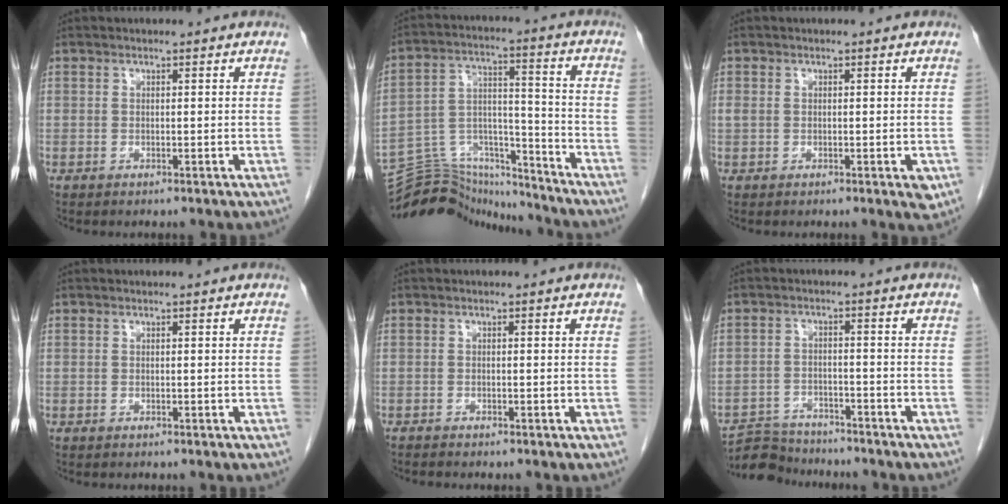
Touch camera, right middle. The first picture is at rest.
{"total": 15.5, "force": [-15.3, 2.0, 1.0], "torque": [-0.021, 0.045, -0.254]}
{"total": 2.7, "force": [-0.2, 1.5, 2.3], "torque": [-0.039, 0.008, 0.006]}
{"total": 0.0}
{"total": 0.8, "force": [-0.7, 0.0, 0.1], "torque": [-0.009, -0.002, -0.016]}
{"total": 6.3, "force": [-6.1, 1.5, -0.2], "torque": [0.003, -0.001, -0.108]}